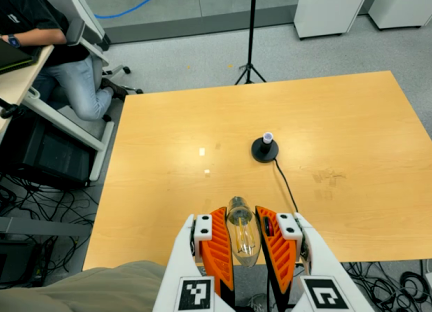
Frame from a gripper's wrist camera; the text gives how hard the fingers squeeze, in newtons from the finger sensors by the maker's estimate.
{"total": 21.3, "left": 22.9, "right": 19.8}